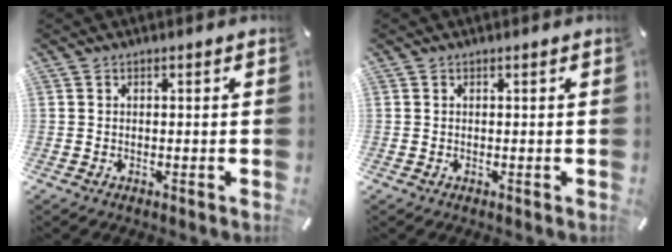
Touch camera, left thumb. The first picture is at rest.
{"total": 0.0}